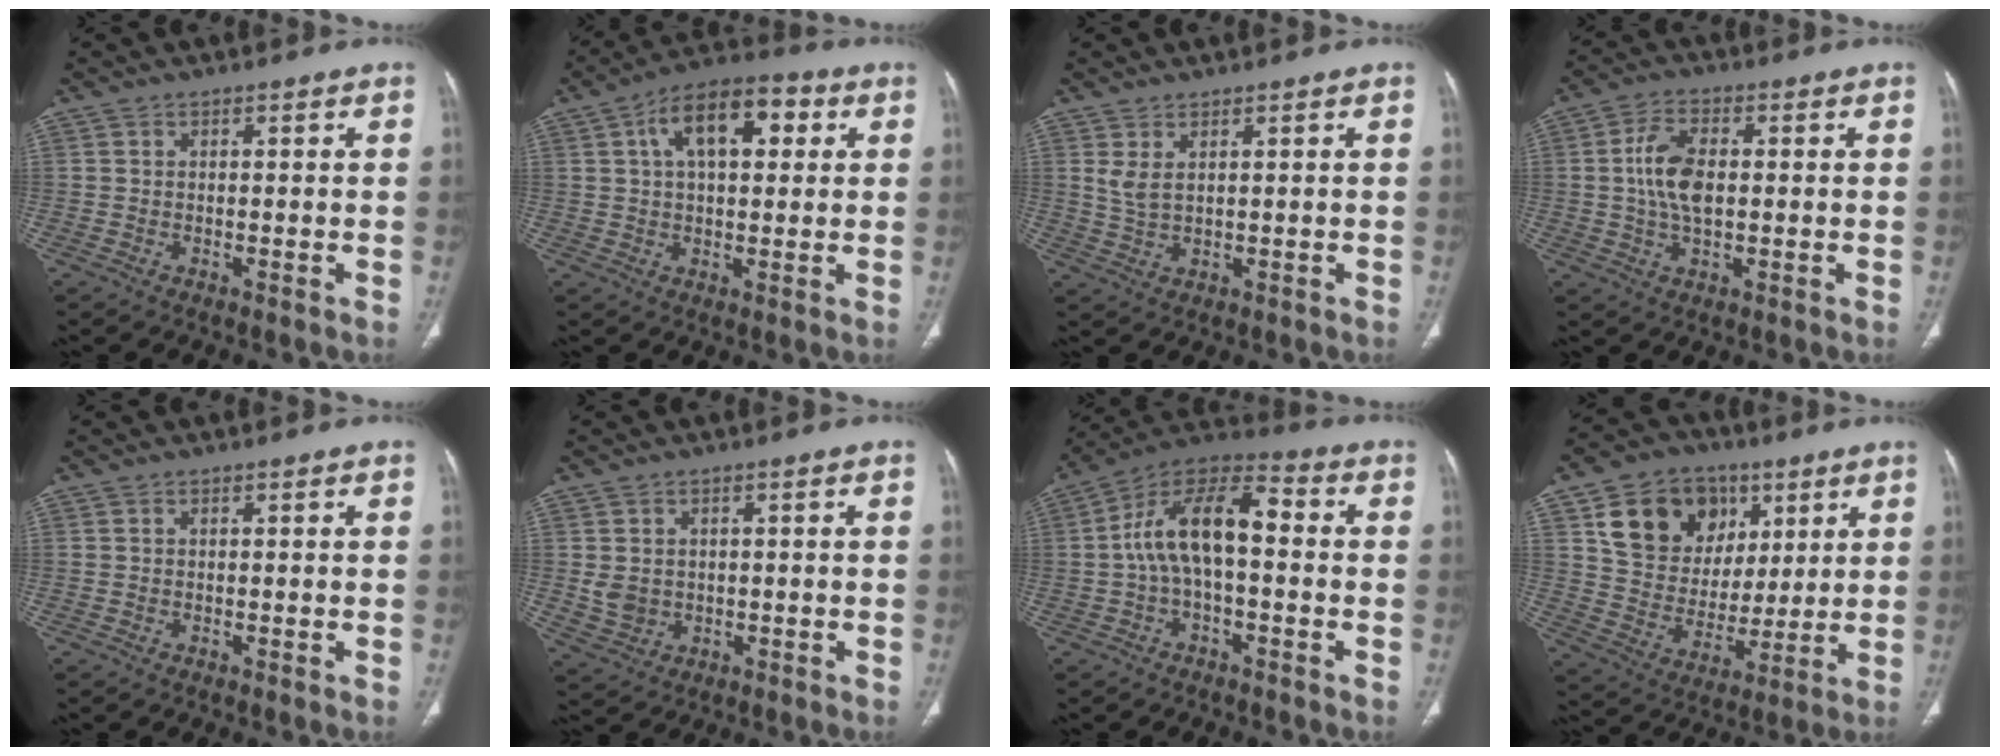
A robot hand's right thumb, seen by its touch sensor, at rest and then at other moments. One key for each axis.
{"total": 13.0, "fx": 4.0, "fy": 6.8, "fz": 10.3, "tx": -0.150, "ty": 0.022, "tz": 0.058}
{"total": 3.2, "fx": 1.3, "fy": 1.3, "fz": 2.6, "tx": -0.058, "ty": -0.006, "tz": 0.038}
{"total": 8.4, "fx": 0.5, "fy": 4.6, "fz": 7.0, "tx": -0.137, "ty": 0.007, "tz": 0.007}
{"total": 0.0}
{"total": 4.5, "fx": 0.2, "fy": 3.8, "fz": 2.3, "tx": -0.032, "ty": -0.003, "tz": 0.019}
{"total": 13.5, "fx": -0.2, "fy": 6.5, "fz": 11.8, "tx": -0.208, "ty": 0.049, "tz": -0.015}
{"total": 17.9, "fx": 7.6, "fy": 14.0, "fz": 8.3, "tx": -0.102, "ty": -0.012, "tz": 0.141}